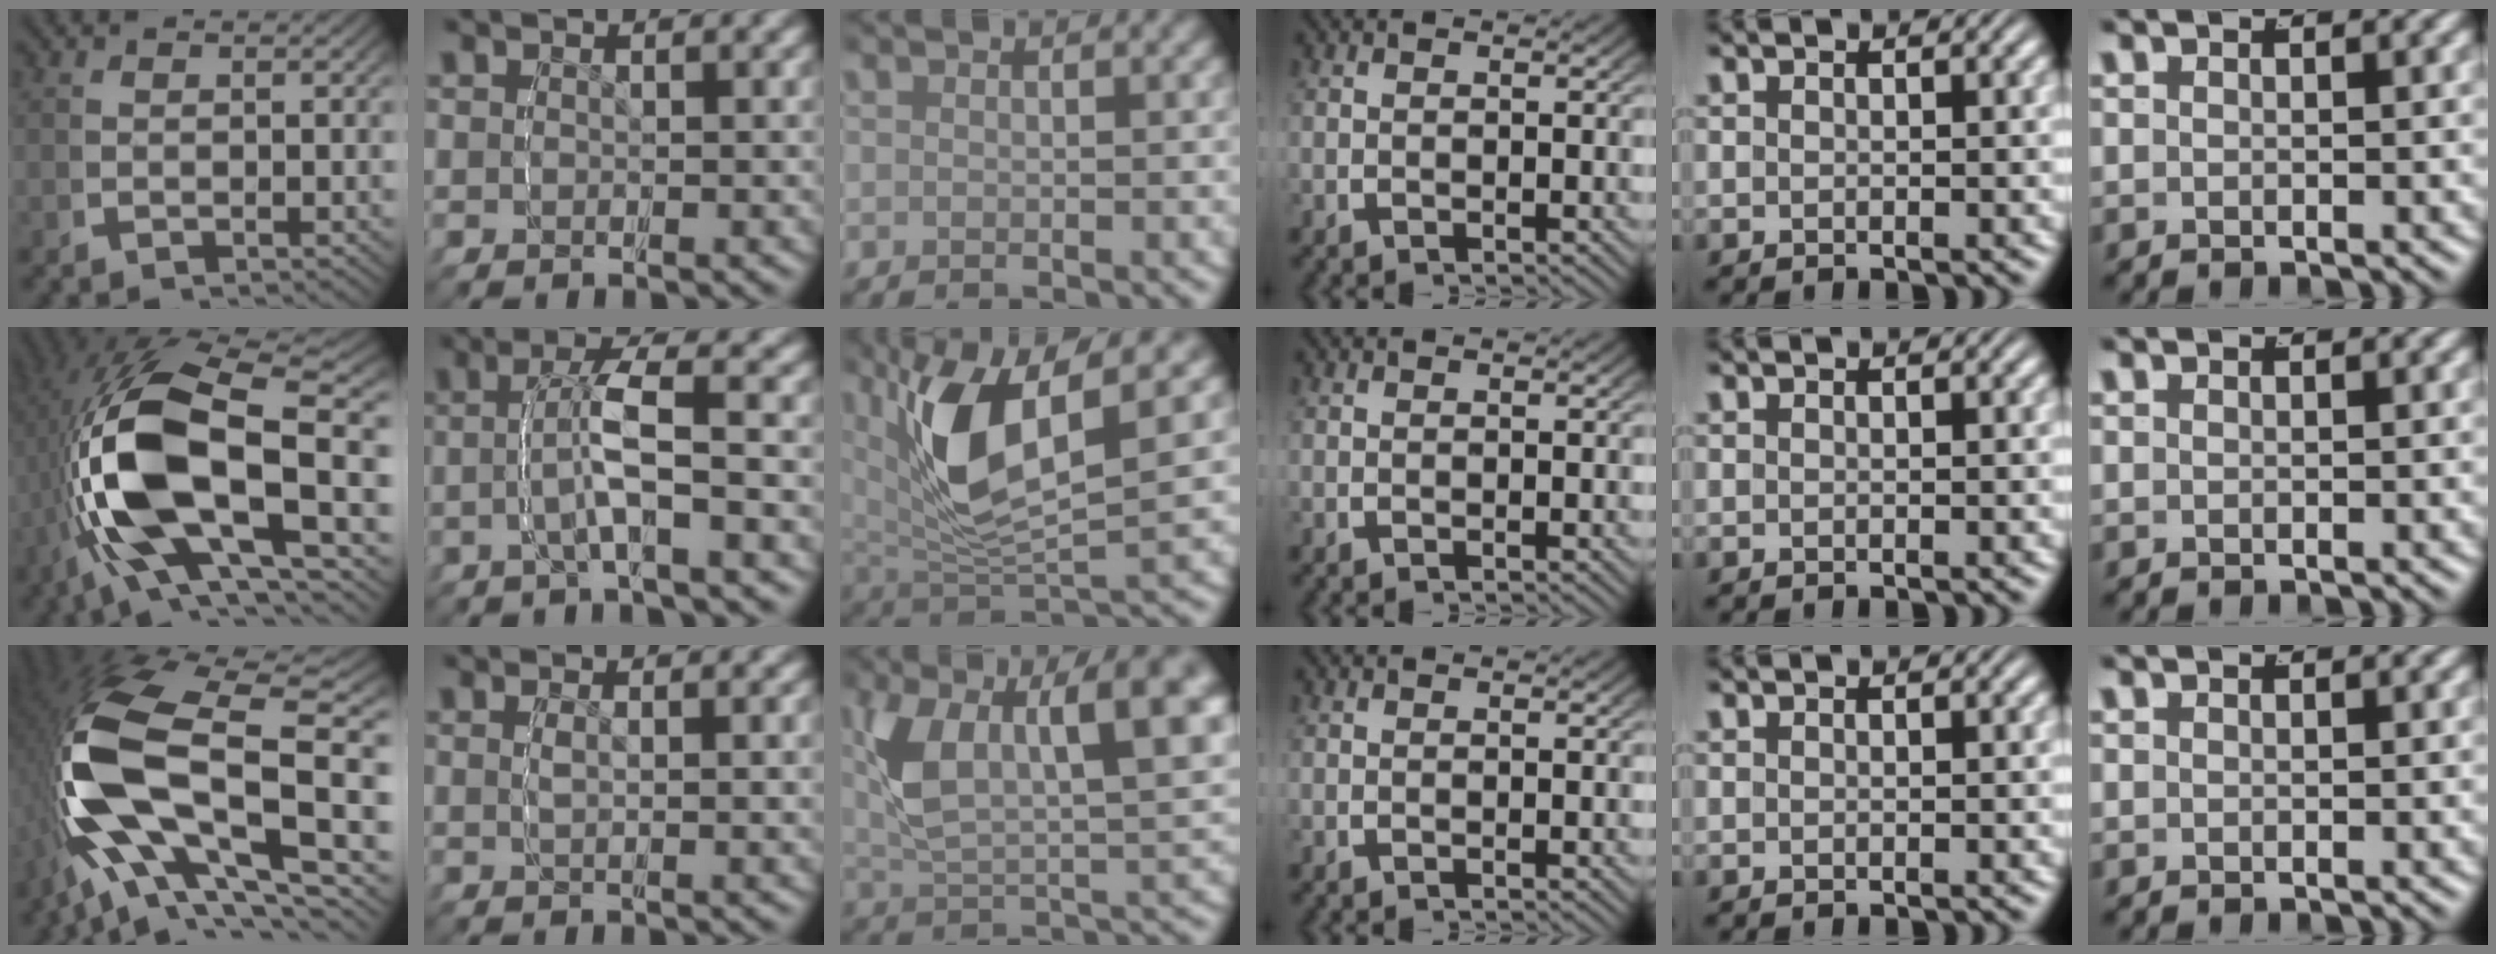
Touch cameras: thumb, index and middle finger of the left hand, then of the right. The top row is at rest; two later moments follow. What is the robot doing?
{"motion": "grasp_and_lifting", "object": "button"}